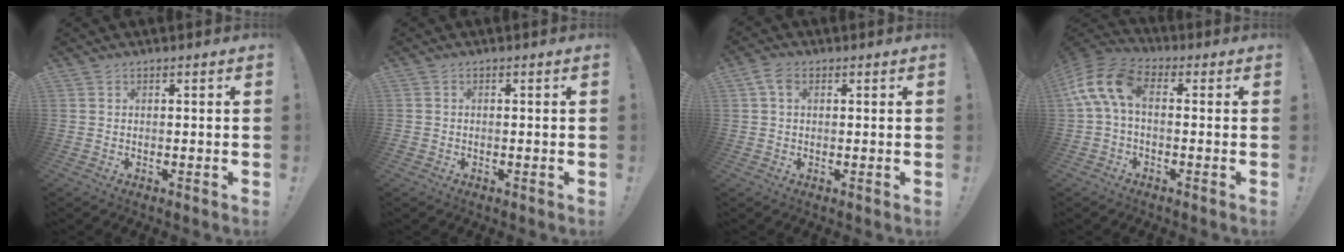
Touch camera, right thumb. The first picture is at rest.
{"total": 0.7, "force": [-0.5, 0.6, 0.1], "torque": [-0.001, 0.002, -0.009]}
{"total": 4.0, "force": [1.3, 2.6, 2.7], "torque": [-0.049, 0.005, 0.025]}
{"total": 11.7, "force": [1.6, 6.2, 9.8], "torque": [-0.198, 0.009, 0.034]}